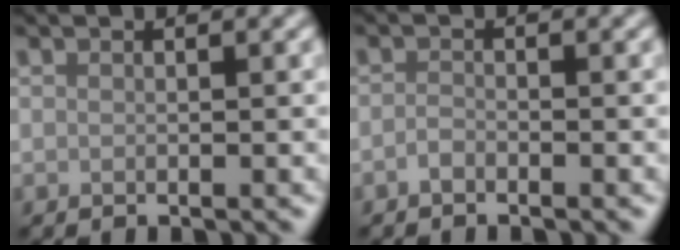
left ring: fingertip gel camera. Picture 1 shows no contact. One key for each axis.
{"total": 0.8, "fx": -0.6, "fy": 0.3, "fz": 0.4, "tx": -0.010, "ty": 0.001, "tz": -0.015}